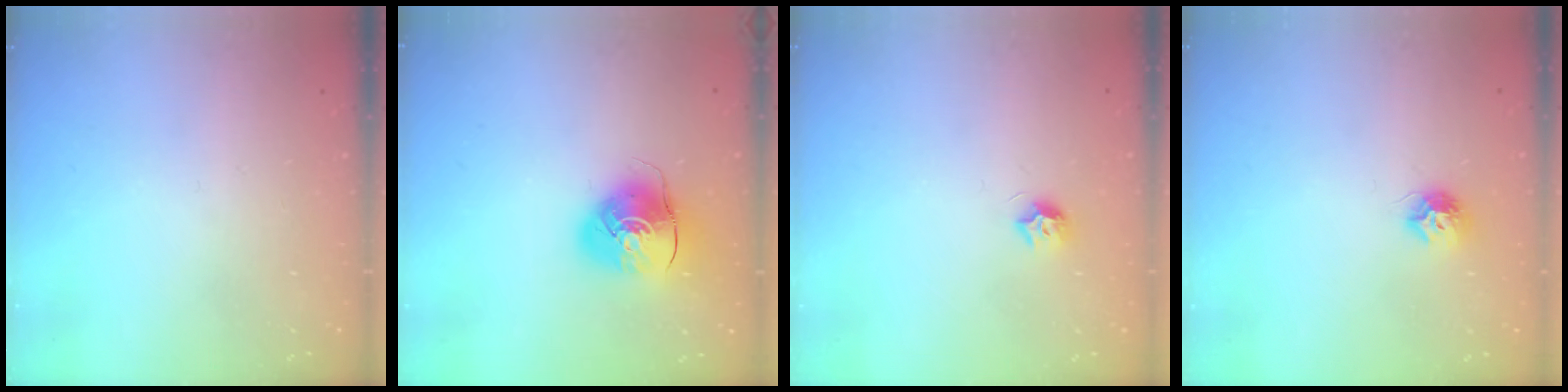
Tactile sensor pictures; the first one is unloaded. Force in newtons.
{"total": 9.7, "press": 9.6, "slide": 1.2}
{"total": 7.4, "press": 7.4, "slide": 0.6}
{"total": 7.5, "press": 7.5, "slide": 0.7}